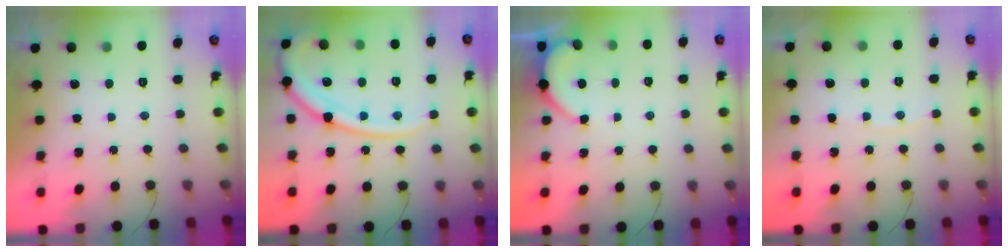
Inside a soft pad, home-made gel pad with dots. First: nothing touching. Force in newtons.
{"total": 17.2, "press": 17.1, "slide": 1.8}
{"total": 2.3, "press": 2.3, "slide": 0.3}
{"total": 3.9, "press": 3.8, "slide": 0.6}